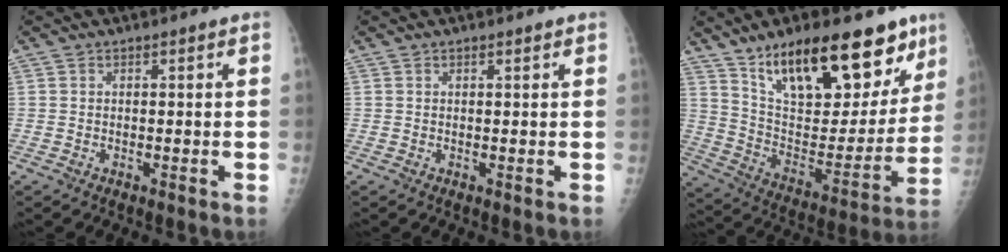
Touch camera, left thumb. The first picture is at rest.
{"total": 0.5, "force": [0.4, 0.1, 0.3], "torque": [-0.006, -0.002, 0.006]}
{"total": 25.3, "force": [16.1, 10.5, 16.4], "torque": [-0.202, -0.051, 0.265]}